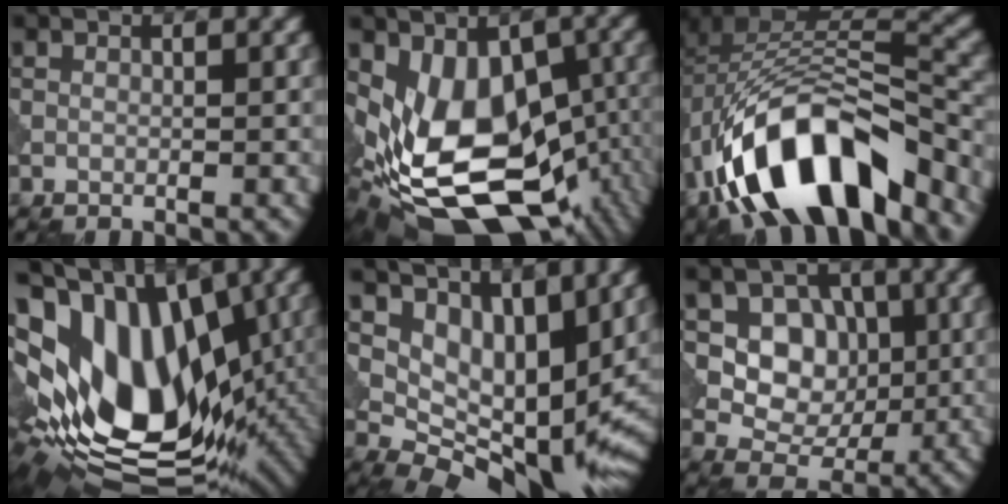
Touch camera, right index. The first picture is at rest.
{"total": 17.3, "force": [-4.2, 10.9, 12.7], "torque": [-0.185, -0.024, -0.036]}
{"total": 14.1, "force": [-7.6, 6.4, 9.9], "torque": [-0.171, -0.003, -0.134]}
{"total": 19.0, "force": [1.7, 11.6, 15.0], "torque": [-0.207, -0.018, 0.068]}
{"total": 8.6, "force": [2.8, 4.8, 6.6], "torque": [-0.098, -0.019, 0.062]}
{"total": 6.5, "force": [0.8, 5.2, 3.8], "torque": [-0.057, 0.001, 0.003]}